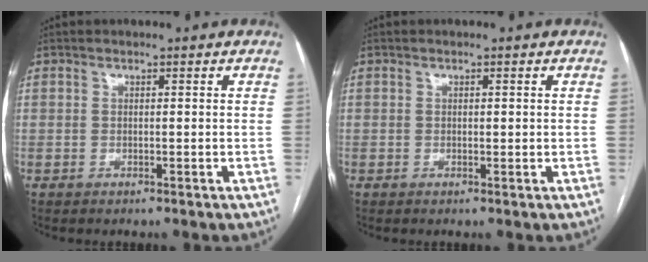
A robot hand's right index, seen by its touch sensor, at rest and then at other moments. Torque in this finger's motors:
{"motor_torque": [-0.19, 0.19, -0.03, -0.01]}